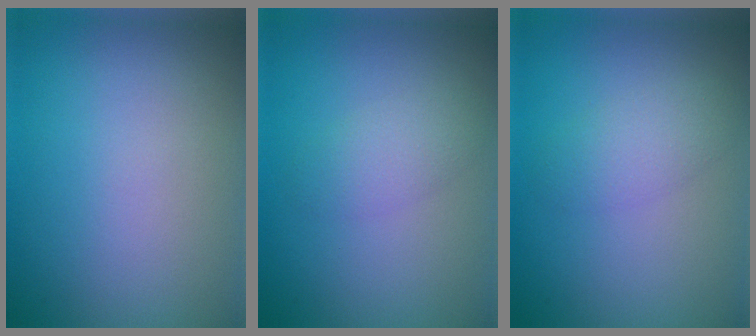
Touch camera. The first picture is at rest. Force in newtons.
{"total": 2.1, "press": 2.1, "slide": 0.0}
{"total": 2.3, "press": 2.3, "slide": 0.1}